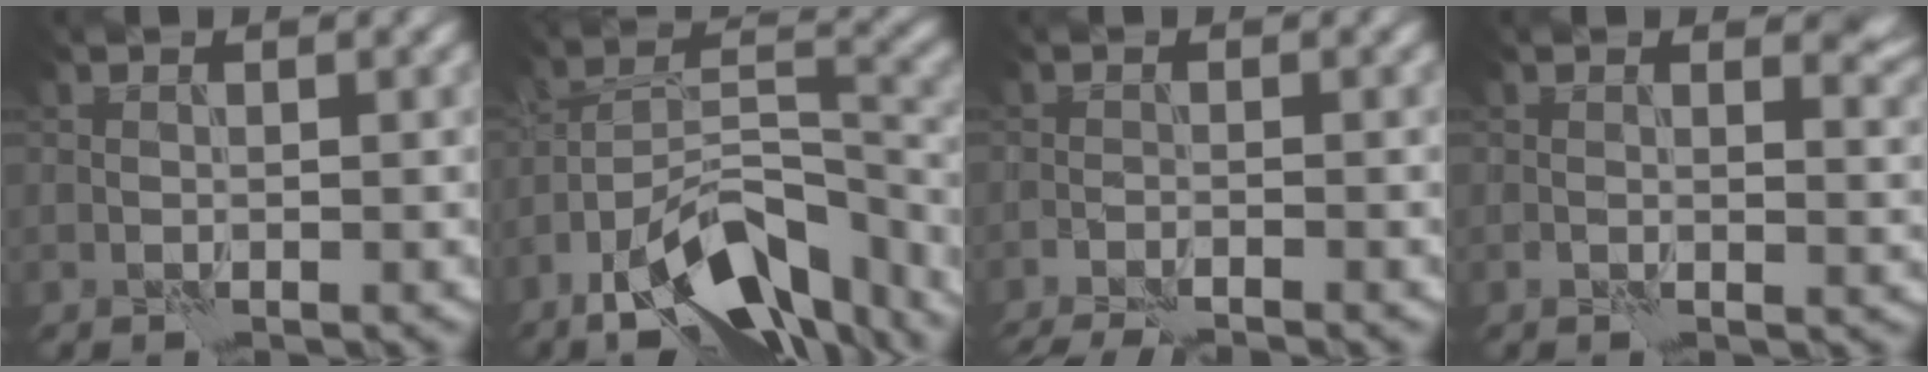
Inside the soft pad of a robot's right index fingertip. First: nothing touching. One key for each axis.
{"total": 12.7, "fx": -8.8, "fy": 4.6, "fz": 7.9, "tx": -0.135, "ty": 0.015, "tz": -0.150}
{"total": 4.6, "fx": -4.1, "fy": 0.7, "fz": 2.0, "tx": -0.036, "ty": -0.012, "tz": -0.069}
{"total": 3.2, "fx": 0.9, "fy": 1.8, "fz": 2.4, "tx": -0.027, "ty": -0.008, "tz": 0.012}